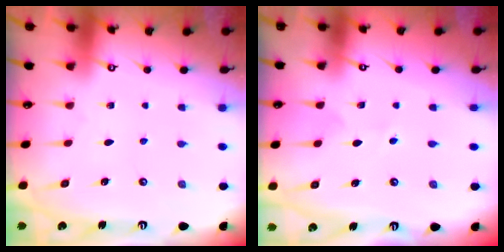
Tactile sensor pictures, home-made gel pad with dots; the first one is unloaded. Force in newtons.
{"total": 2.6, "press": 2.4, "slide": 1.0}